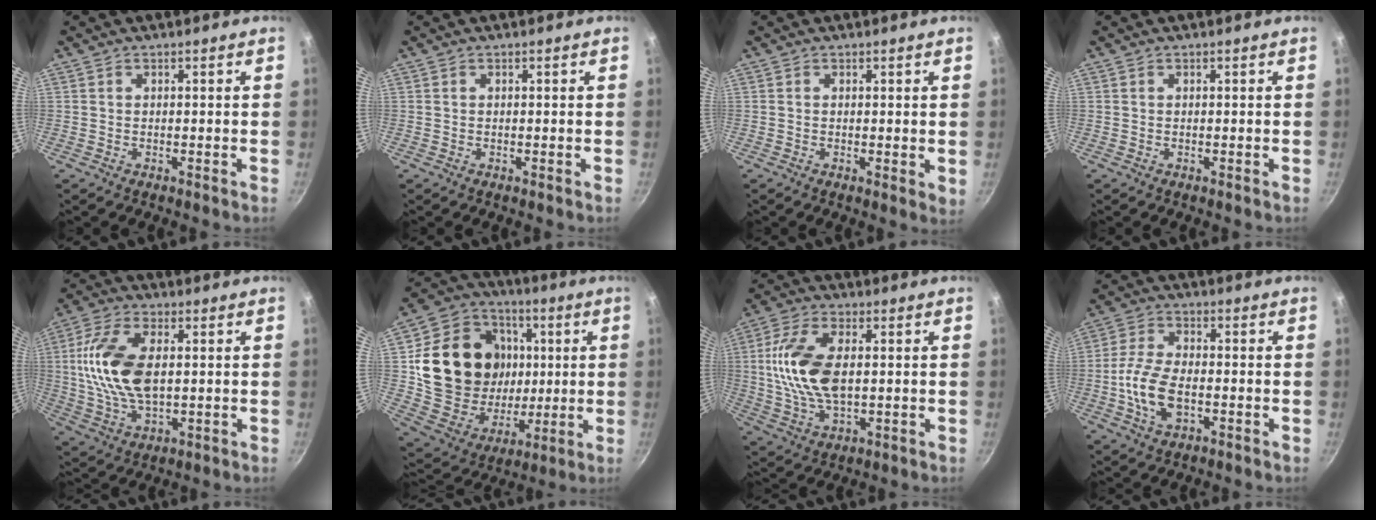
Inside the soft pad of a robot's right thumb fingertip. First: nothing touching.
{"total": 0.0}
{"total": 1.8, "force": [0.4, 0.7, 1.6], "torque": [-0.020, -0.005, 0.002]}
{"total": 0.0}
{"total": 15.1, "force": [1.8, 8.0, 12.6], "torque": [-0.241, 0.002, 0.032]}
{"total": 25.3, "force": [3.9, 20.5, 14.4], "torque": [-0.237, 0.008, 0.081]}
{"total": 13.7, "force": [1.3, 7.2, 11.6], "torque": [-0.225, 0.006, 0.023]}
{"total": 9.6, "force": [-2.1, 5.2, 7.8], "torque": [-0.155, 0.021, -0.048]}